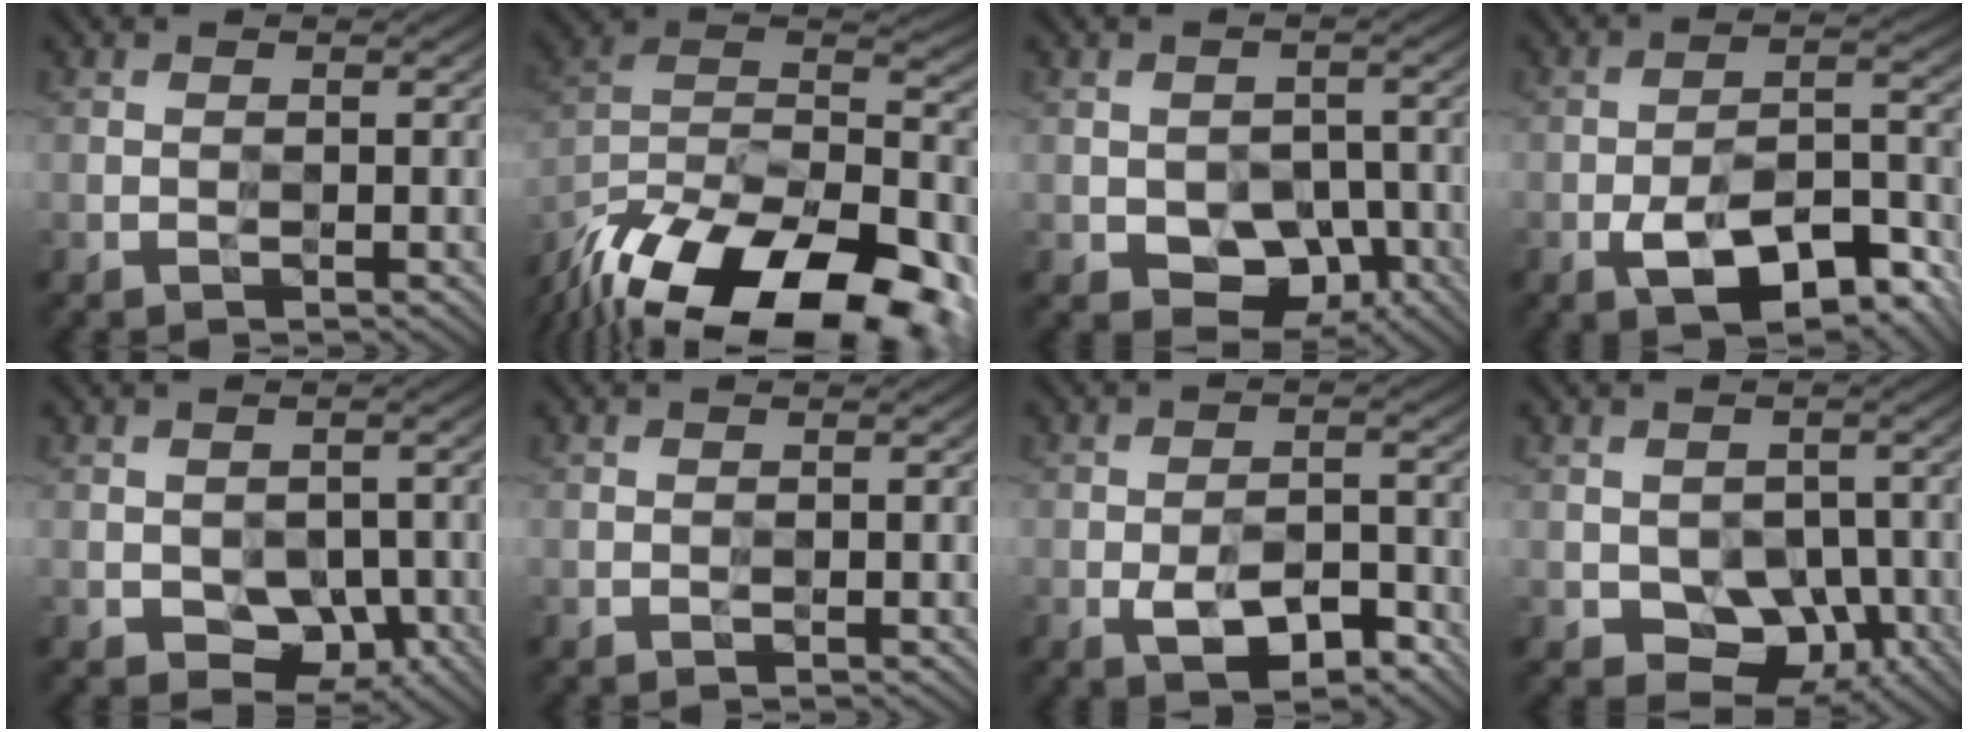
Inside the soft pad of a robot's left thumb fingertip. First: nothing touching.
{"total": 21.8, "force": [-17.8, 8.3, 9.5], "torque": [-0.152, -0.031, -0.257]}
{"total": 5.3, "force": [-2.0, 4.1, 2.8], "torque": [-0.043, -0.009, -0.027]}
{"total": 9.0, "force": [-5.8, 3.7, 5.9], "torque": [-0.094, -0.004, -0.099]}
{"total": 3.3, "force": [-0.7, 2.7, 1.8], "torque": [-0.035, -0.008, -0.010]}
{"total": 0.0}
{"total": 4.7, "force": [-3.1, 2.0, 2.9], "torque": [-0.048, -0.001, -0.055]}
{"total": 5.6, "force": [-1.3, 4.5, 3.1], "torque": [-0.050, -0.016, -0.016]}